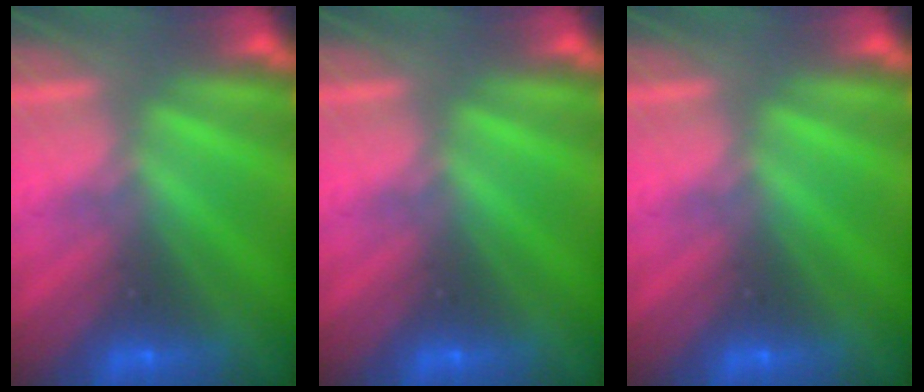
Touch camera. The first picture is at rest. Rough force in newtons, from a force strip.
{"total": 0.0}
{"total": 0.0}